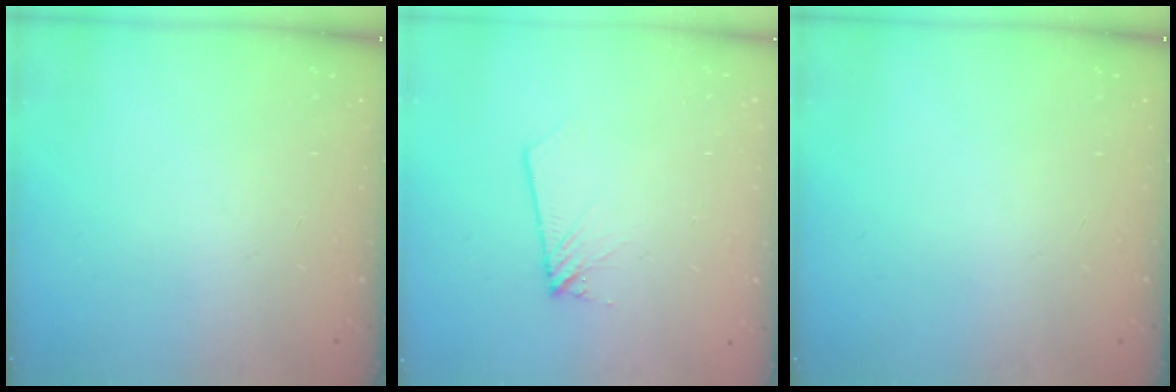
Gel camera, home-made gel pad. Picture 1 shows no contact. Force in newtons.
{"total": 1.7, "press": 1.7, "slide": 0.1}
{"total": 0.0}